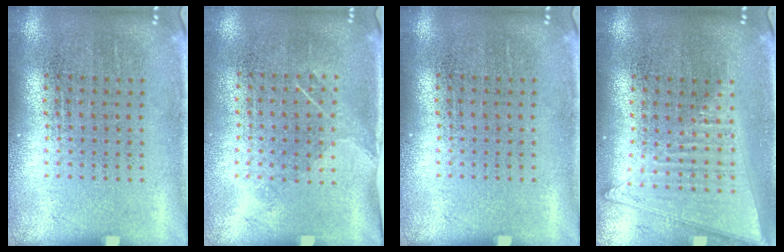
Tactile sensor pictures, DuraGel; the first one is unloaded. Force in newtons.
{"total": 1.2, "press": 0.9, "slide": 0.7}
{"total": 0.0}
{"total": 1.4, "press": 1.3, "slide": 0.5}